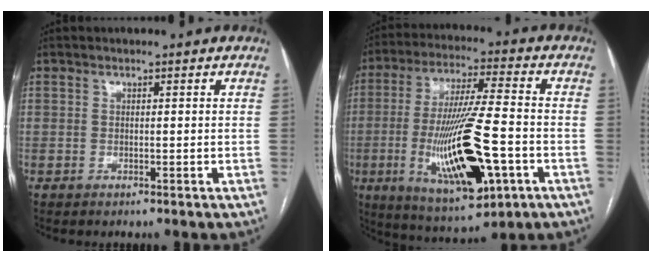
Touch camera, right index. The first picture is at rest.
{"total": 18.6, "force": [-5.2, 3.4, 17.5], "torque": [-0.347, -0.021, -0.075]}